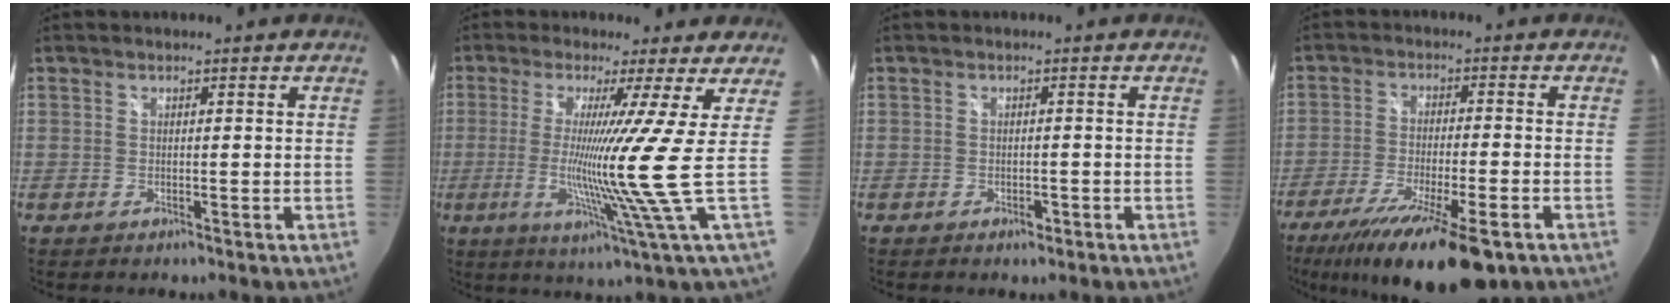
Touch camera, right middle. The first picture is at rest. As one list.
[{"total": 11.7, "force": [0.1, -3.7, 11.1], "torque": [-0.174, -0.031, -0.005]}, {"total": 1.4, "force": [-0.8, 0.9, 0.7], "torque": [-0.011, 0.001, -0.009]}, {"total": 17.9, "force": [-11.7, 4.0, 12.9], "torque": [-0.242, -0.057, -0.189]}]